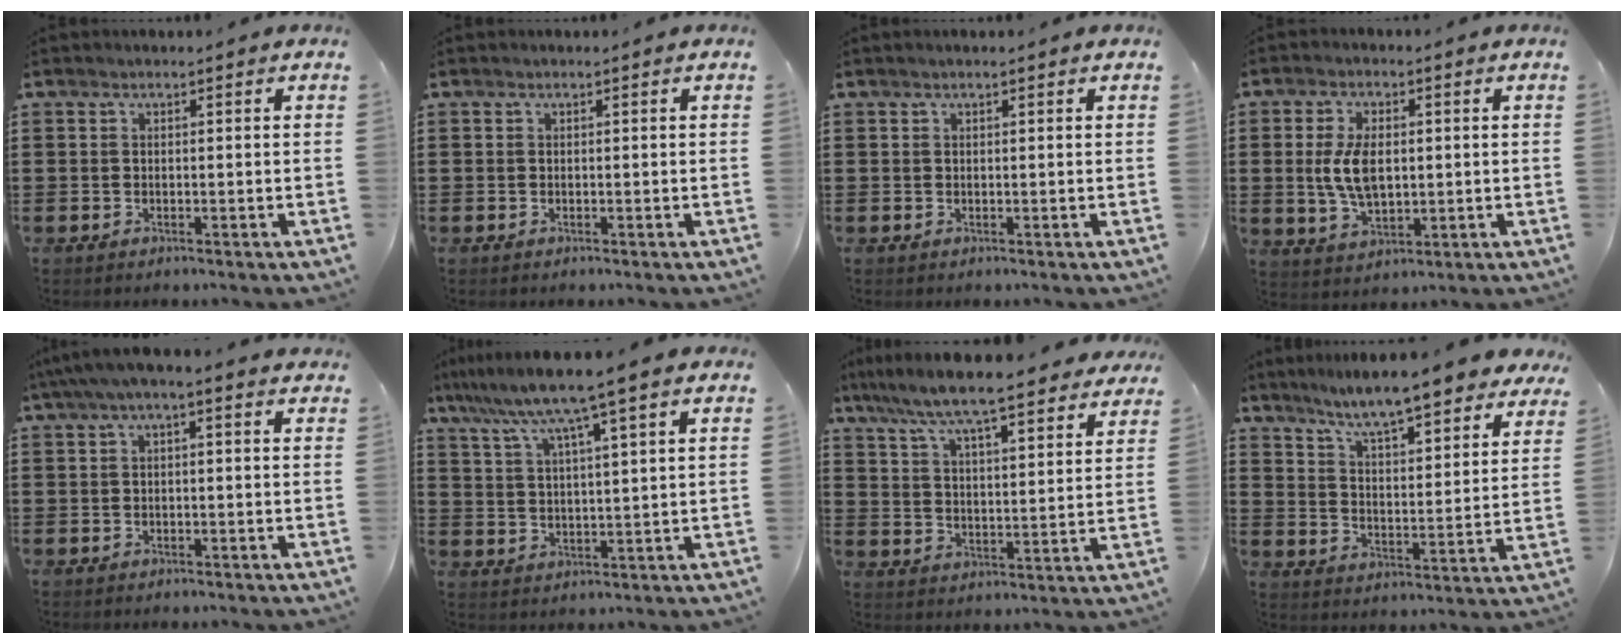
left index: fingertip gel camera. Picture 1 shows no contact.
{"total": 0.0}
{"total": 0.6, "force": [0.4, 0.0, 0.4], "torque": [-0.008, -0.001, 0.007]}
{"total": 7.1, "force": [0.7, 3.9, 6.0], "torque": [-0.131, 0.002, 0.005]}
{"total": 2.1, "force": [0.2, 0.3, 2.1], "torque": [-0.037, 0.001, 0.003]}
{"total": 8.0, "force": [6.1, -0.4, 5.1], "torque": [-0.119, -0.024, 0.102]}
{"total": 7.0, "force": [6.4, -0.1, 2.7], "torque": [-0.082, -0.042, 0.107]}
{"total": 7.8, "force": [7.0, -0.1, 3.3], "torque": [-0.093, -0.044, 0.116]}